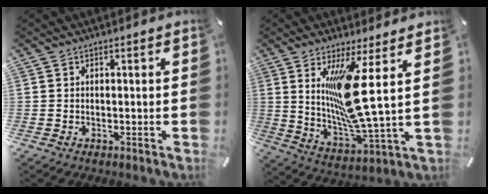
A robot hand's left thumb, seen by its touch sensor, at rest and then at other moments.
{"total": 17.4, "force": [4.8, 3.2, 16.4], "torque": [-0.316, -0.035, 0.061]}